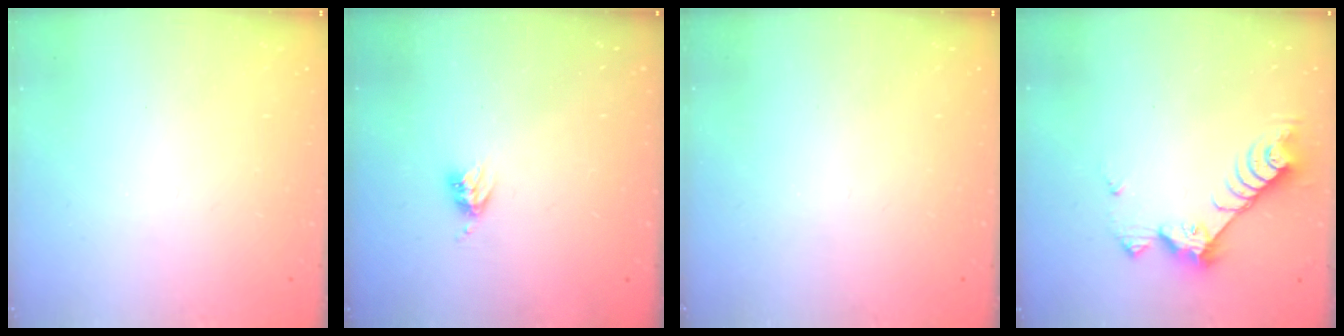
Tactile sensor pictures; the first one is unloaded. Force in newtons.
{"total": 5.2, "press": 5.2, "slide": 0.6}
{"total": 0.0}
{"total": 8.6, "press": 8.6, "slide": 0.2}